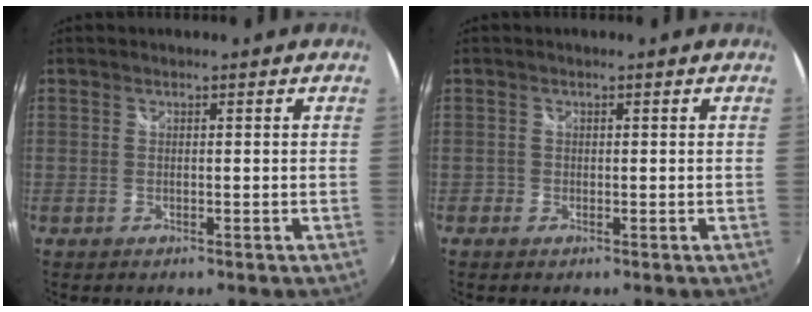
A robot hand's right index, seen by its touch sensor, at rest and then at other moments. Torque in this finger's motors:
{"motor_torque": [-0.96, -0.37, -1.05, -0.21]}